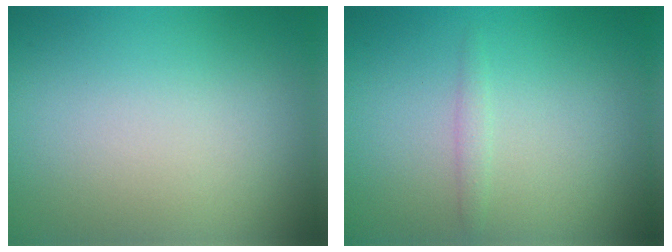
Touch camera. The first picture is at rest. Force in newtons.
{"total": 0.9, "press": 0.9, "slide": 0.1}